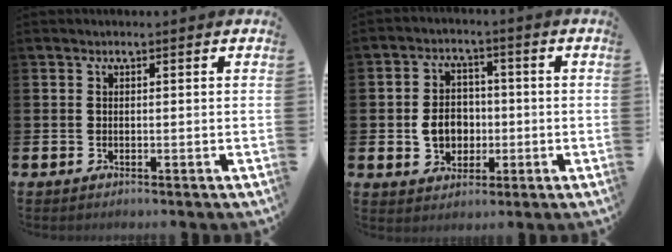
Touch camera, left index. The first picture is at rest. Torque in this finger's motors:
{"motor_torque": [0.91, 0.19, 0.52, 0.06]}